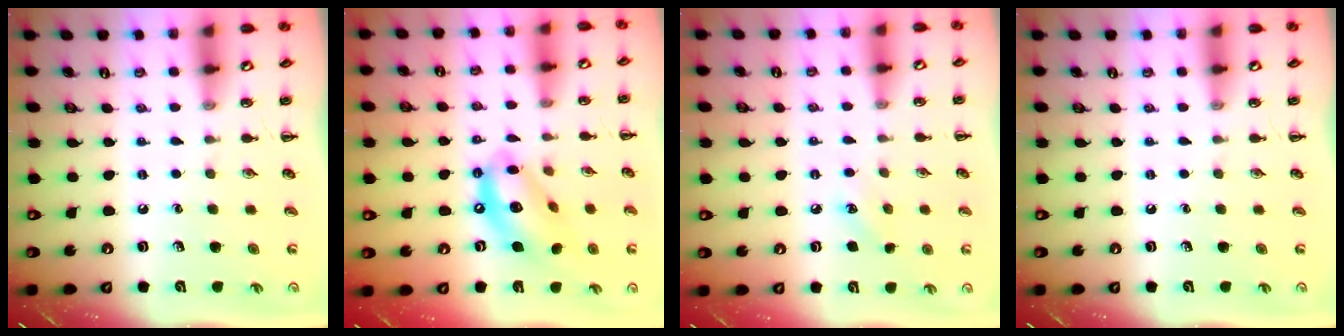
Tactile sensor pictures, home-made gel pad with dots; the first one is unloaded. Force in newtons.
{"total": 13.8, "press": 13.3, "slide": 3.7}
{"total": 6.6, "press": 6.4, "slide": 1.9}
{"total": 0.0}